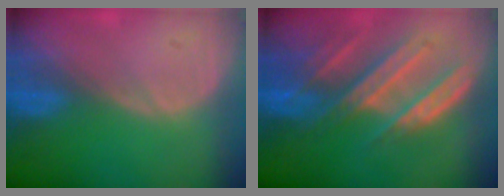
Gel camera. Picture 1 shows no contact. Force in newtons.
{"total": 9.2, "press": 8.1, "slide": 4.3}